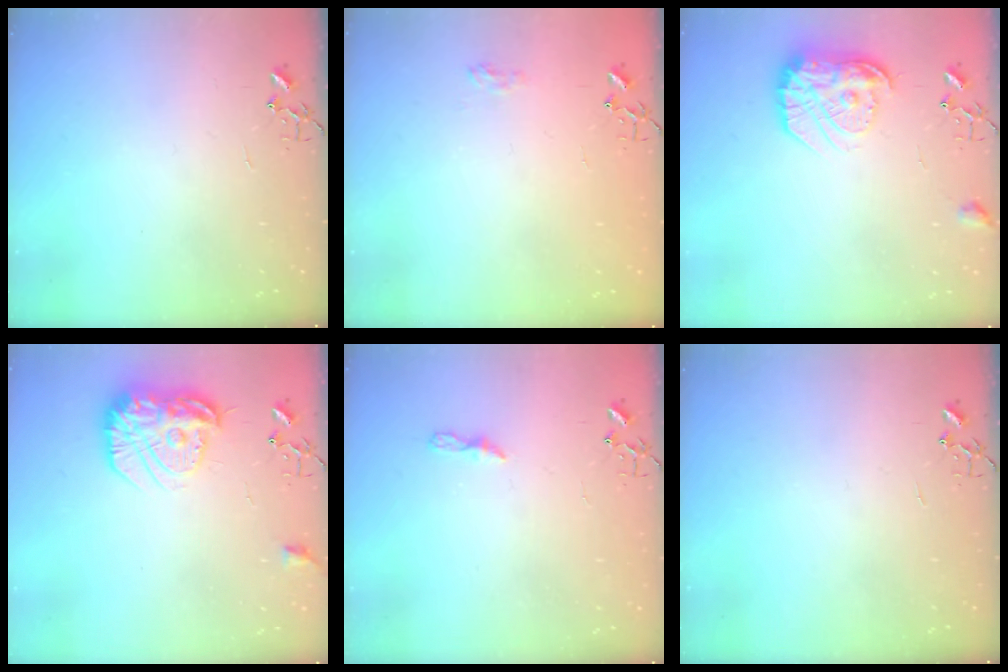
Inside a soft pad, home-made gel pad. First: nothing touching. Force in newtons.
{"total": 5.8, "press": 5.7, "slide": 0.7}
{"total": 16.2, "press": 16.2, "slide": 1.2}
{"total": 18.4, "press": 18.3, "slide": 1.2}
{"total": 5.1, "press": 5.0, "slide": 0.4}
{"total": 0.0}